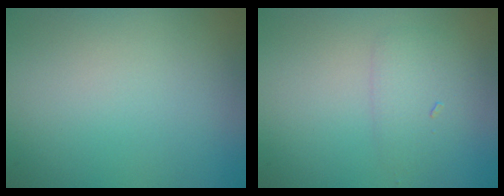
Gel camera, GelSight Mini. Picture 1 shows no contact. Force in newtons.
{"total": 2.1, "press": 2.1, "slide": 0.1}